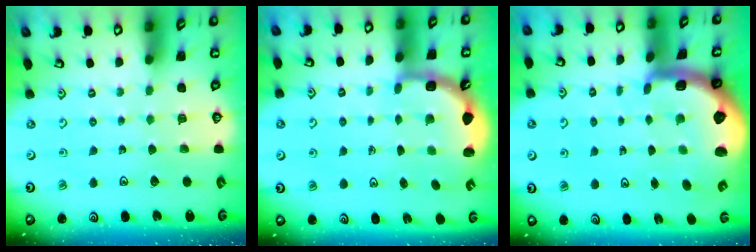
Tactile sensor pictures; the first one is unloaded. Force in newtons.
{"total": 3.2, "press": 2.5, "slide": 1.9}
{"total": 4.8, "press": 4.2, "slide": 2.5}